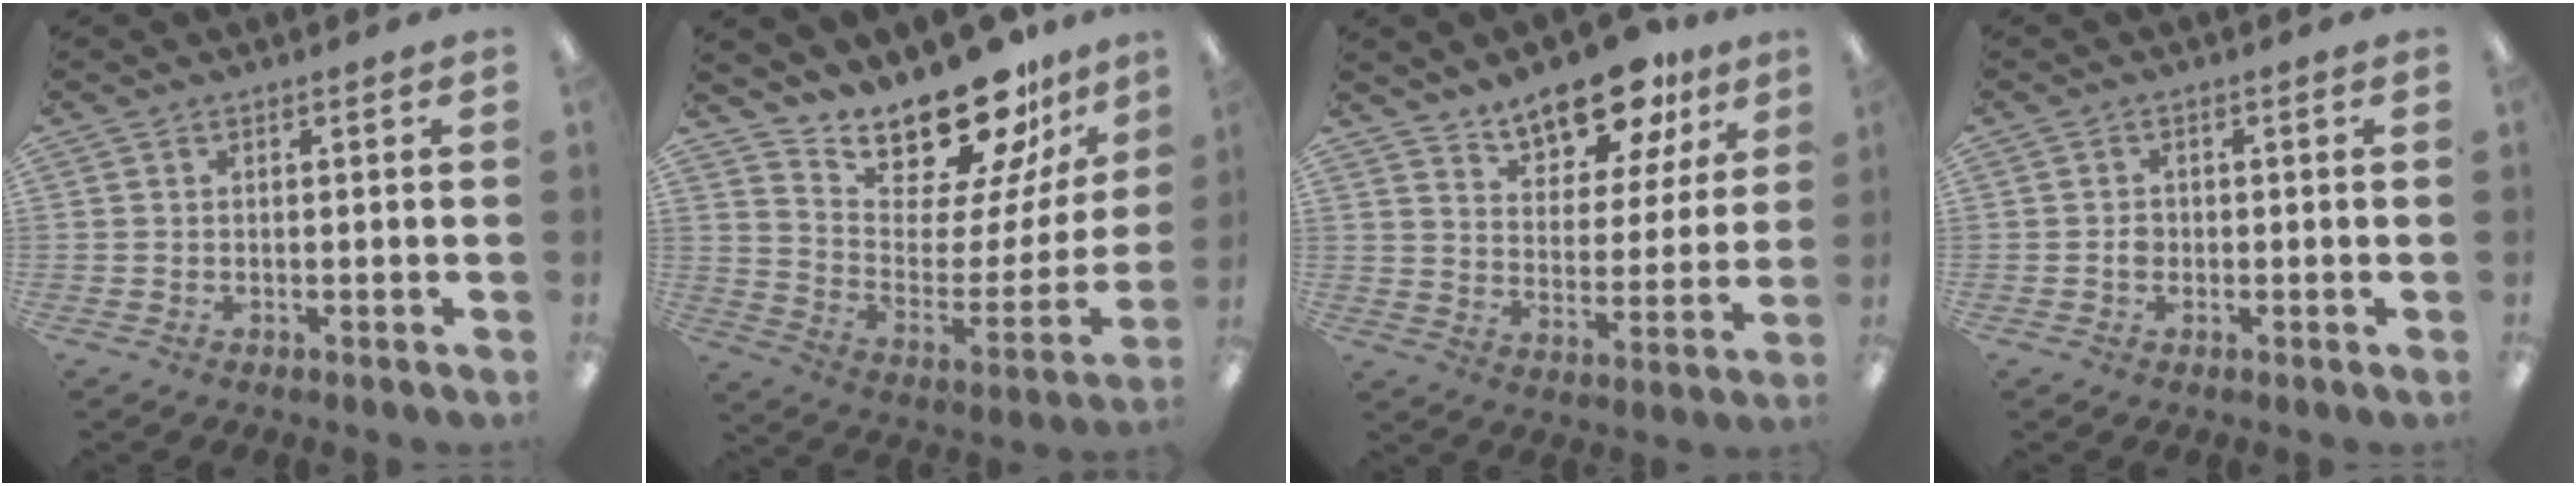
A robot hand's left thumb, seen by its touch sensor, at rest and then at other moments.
{"total": 19.8, "force": [18.1, 5.1, 6.2], "torque": [-0.102, -0.156, 0.309]}
{"total": 14.8, "force": [11.9, 5.8, 6.6], "torque": [-0.091, -0.077, 0.208]}
{"total": 1.8, "force": [-0.3, 1.4, 1.0], "torque": [-0.018, 0.005, -0.007]}